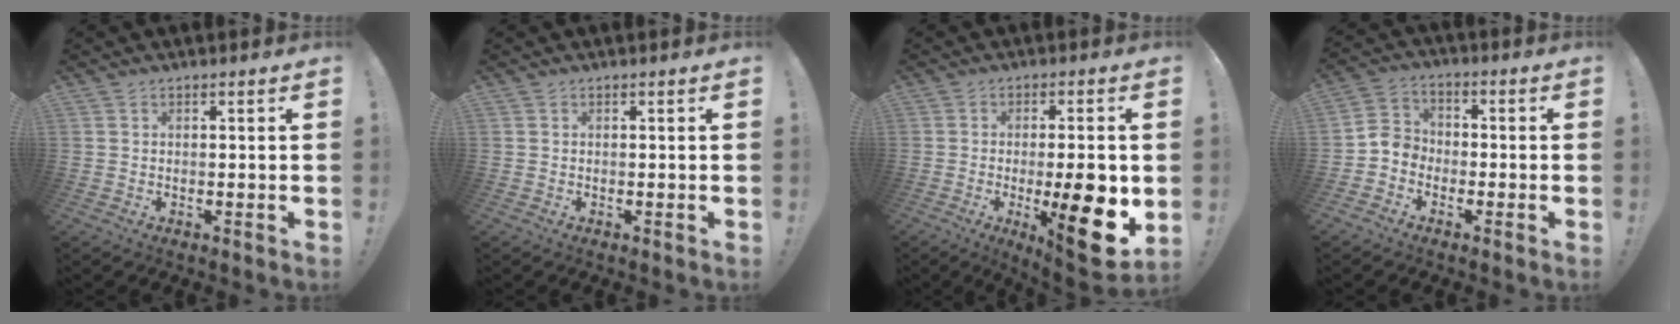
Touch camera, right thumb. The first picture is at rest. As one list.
[{"total": 0.0}, {"total": 16.6, "force": [-3.7, 4.0, 15.7], "torque": [-0.207, -0.003, -0.044]}, {"total": 6.4, "force": [-4.2, 4.6, 1.4], "torque": [-0.028, 0.031, -0.079]}]